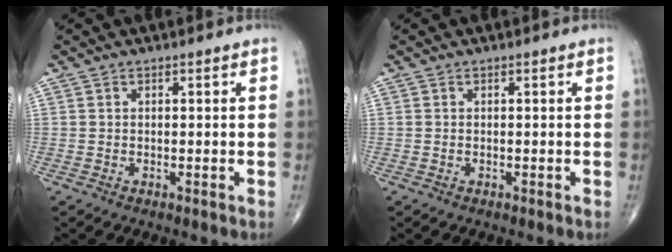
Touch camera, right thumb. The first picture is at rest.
{"total": 0.0}